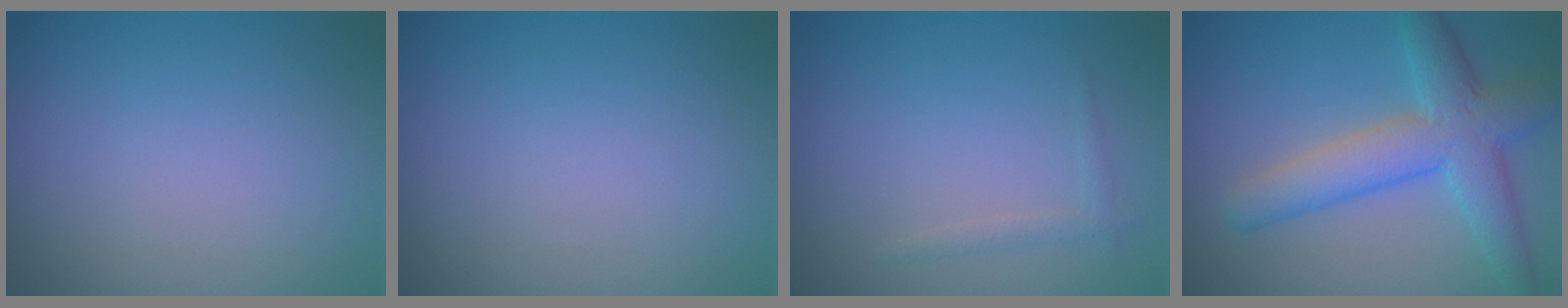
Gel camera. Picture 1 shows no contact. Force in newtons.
{"total": 0.0}
{"total": 1.0, "press": 1.0, "slide": 0.0}
{"total": 6.5, "press": 6.5, "slide": 0.2}